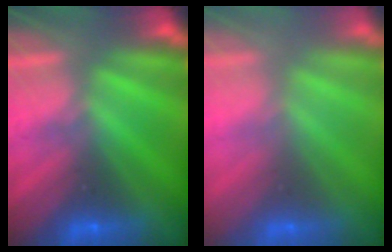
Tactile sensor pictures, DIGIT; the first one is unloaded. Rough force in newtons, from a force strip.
{"total": 2.9}